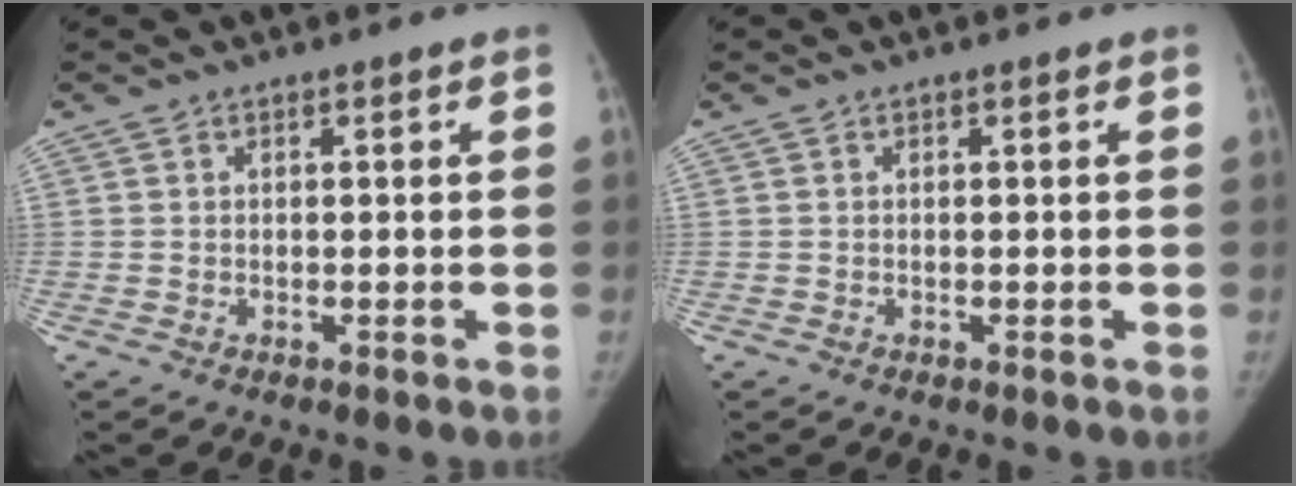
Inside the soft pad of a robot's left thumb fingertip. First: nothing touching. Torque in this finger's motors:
{"motor_torque": [0.01, -0.01, 0.03, -0.03, 0.00]}